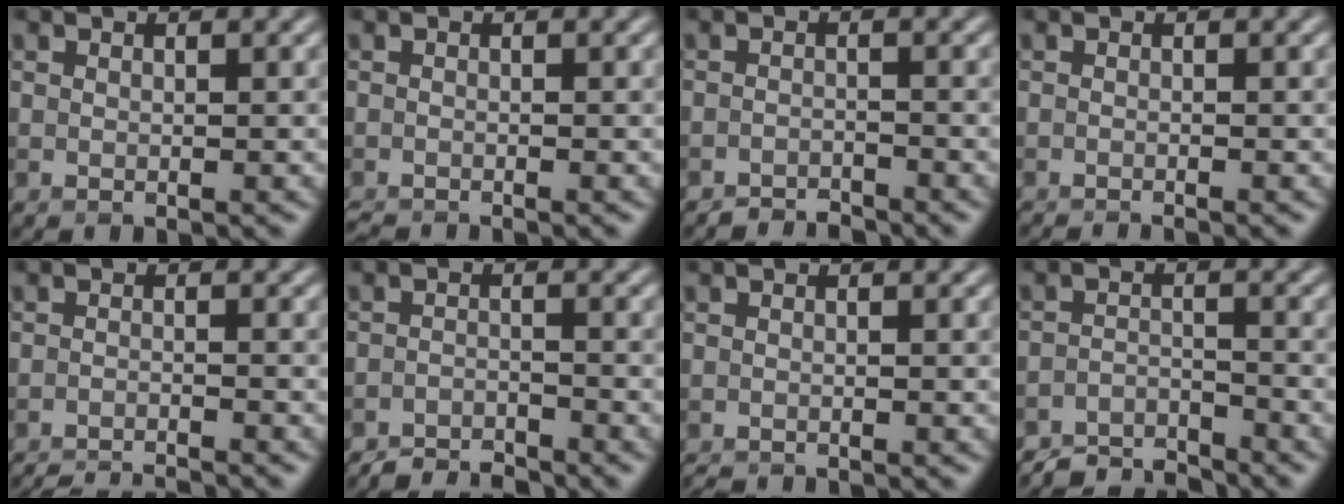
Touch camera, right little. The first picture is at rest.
{"total": 1.2, "force": [-1.2, -0.1, 0.2], "torque": [0.000, -0.005, -0.021]}
{"total": 2.2, "force": [-2.1, 0.3, 0.3], "torque": [0.002, 0.003, -0.036]}
{"total": 1.4, "force": [-1.2, 0.0, 0.5], "torque": [-0.001, -0.002, -0.023]}
{"total": 5.2, "force": [-5.0, 0.6, 1.4], "torque": [-0.019, -0.010, -0.074]}
{"total": 3.2, "force": [-3.2, 0.3, 0.5], "torque": [-0.006, -0.001, -0.059]}
{"total": 1.2, "force": [-1.2, 0.0, 0.1], "torque": [0.005, -0.006, -0.019]}
{"total": 4.4, "force": [-4.2, 0.6, 0.8], "torque": [-0.014, -0.004, -0.082]}